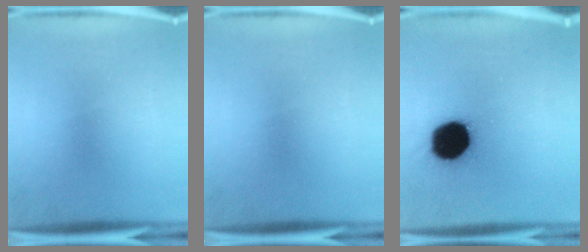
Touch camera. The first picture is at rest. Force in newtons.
{"total": 0.0}
{"total": 19.8}